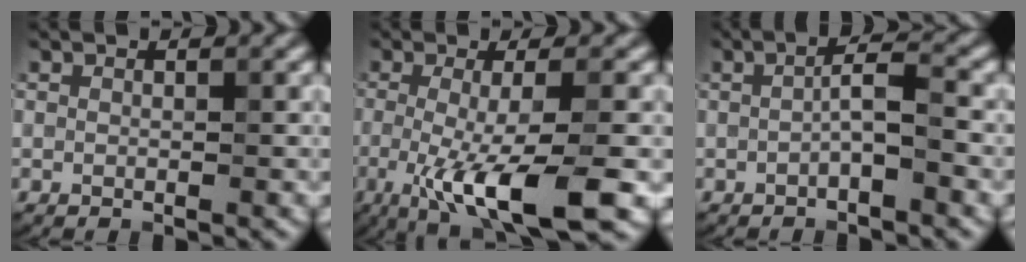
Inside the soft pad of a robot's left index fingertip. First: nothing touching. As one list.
[{"total": 8.2, "force": [-2.8, 1.6, 7.6], "torque": [-0.124, -0.013, -0.050]}, {"total": 2.2, "force": [-0.7, 0.3, 2.0], "torque": [-0.040, 0.011, -0.015]}]